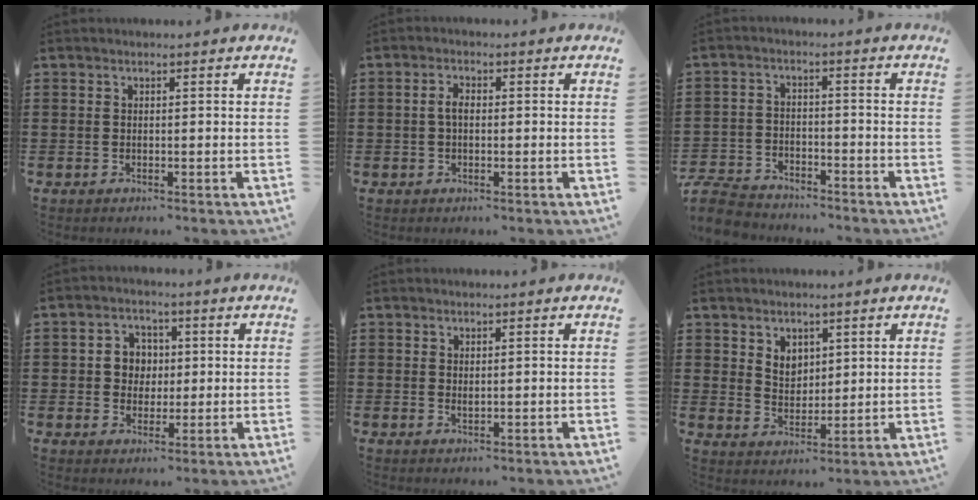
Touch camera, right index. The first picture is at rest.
{"total": 2.4, "force": [-0.1, 1.2, 2.1], "torque": [-0.049, 0.001, -0.005]}
{"total": 5.7, "force": [-5.4, 1.4, 1.1], "torque": [-0.042, 0.003, -0.113]}
{"total": 4.5, "force": [0.2, 4.2, 1.6], "torque": [-0.049, 0.014, 0.000]}
{"total": 0.7, "force": [0.4, 0.3, 0.5], "torque": [-0.009, 0.003, 0.007]}
{"total": 3.8, "force": [2.6, 2.6, 0.7], "torque": [-0.026, 0.006, 0.049]}